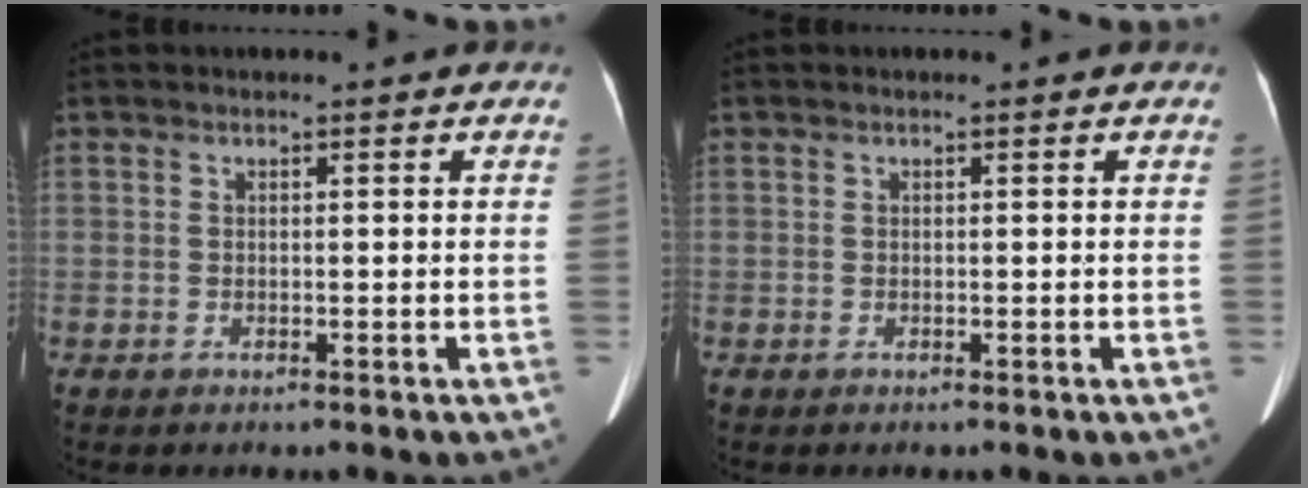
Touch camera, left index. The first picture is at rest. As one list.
[{"total": 0.0}]